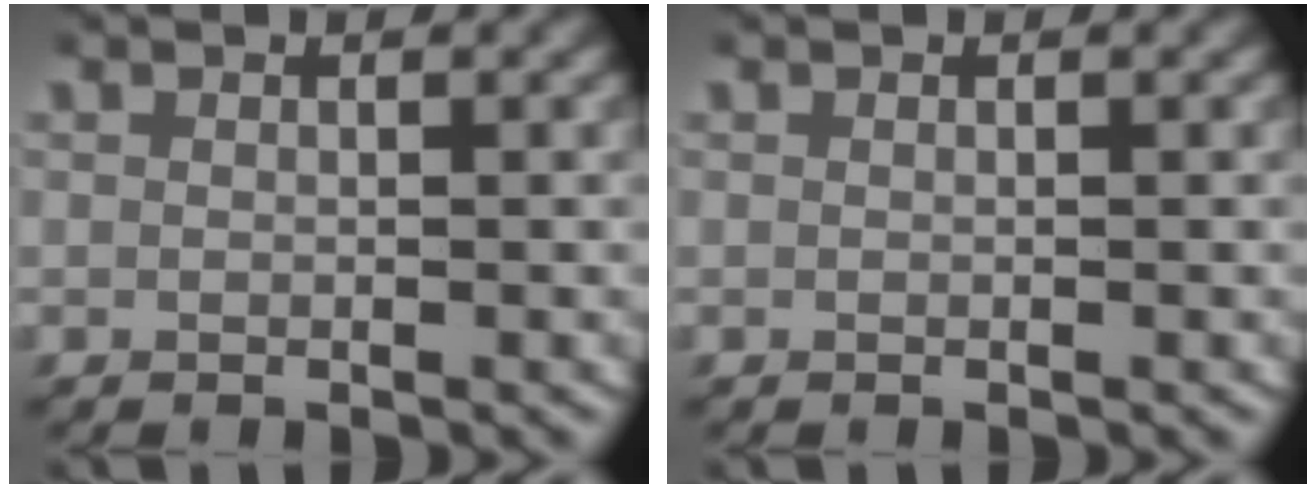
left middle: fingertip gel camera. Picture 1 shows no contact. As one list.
[{"total": 0.0}]